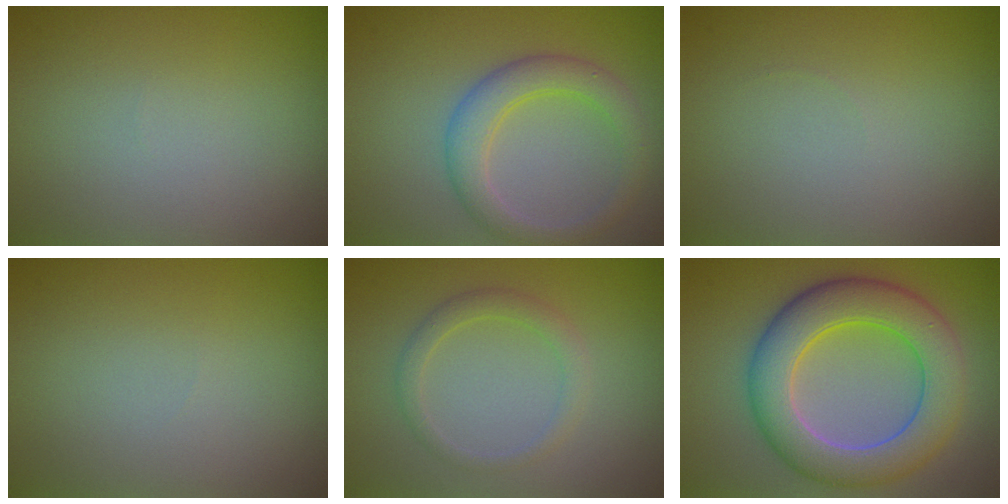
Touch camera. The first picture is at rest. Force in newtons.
{"total": 3.7, "press": 3.7, "slide": 0.2}
{"total": 0.0}
{"total": 0.0}
{"total": 1.8, "press": 1.8, "slide": 0.0}
{"total": 8.3, "press": 8.3, "slide": 0.7}